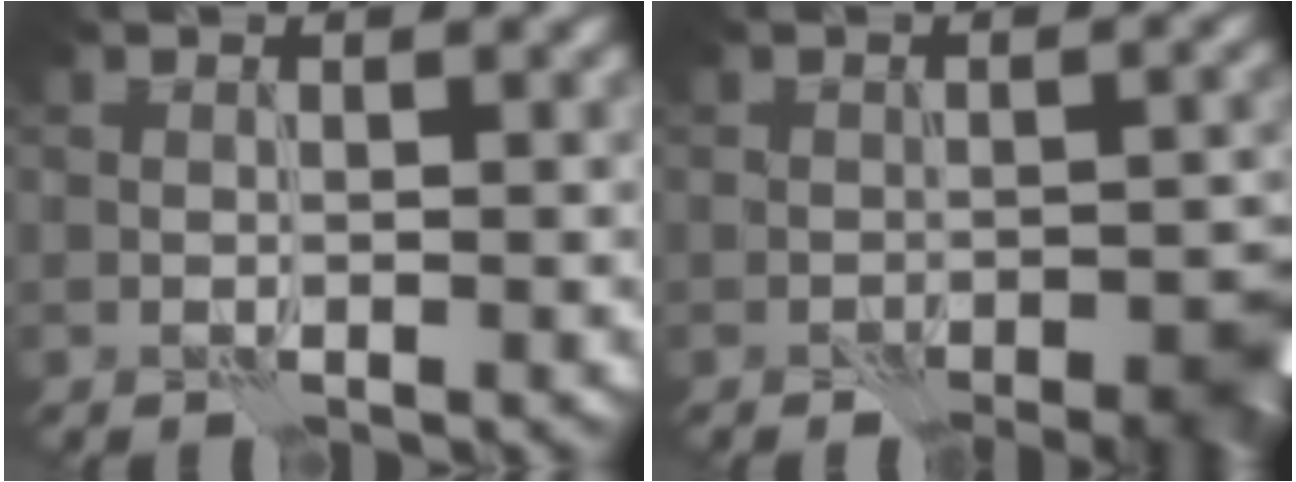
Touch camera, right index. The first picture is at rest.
{"total": 3.8, "force": [-2.2, 2.0, 2.4], "torque": [-0.019, -0.008, -0.024]}